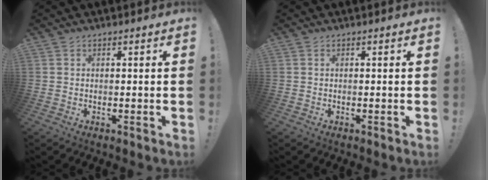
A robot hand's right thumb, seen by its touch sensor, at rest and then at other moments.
{"total": 0.0}